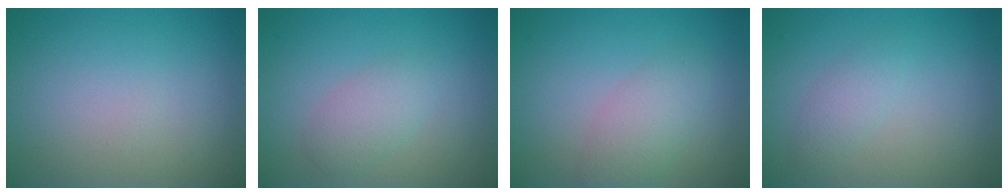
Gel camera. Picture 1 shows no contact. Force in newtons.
{"total": 2.2, "press": 2.2, "slide": 0.0}
{"total": 2.8, "press": 2.8, "slide": 0.0}
{"total": 1.6, "press": 1.6, "slide": 0.1}